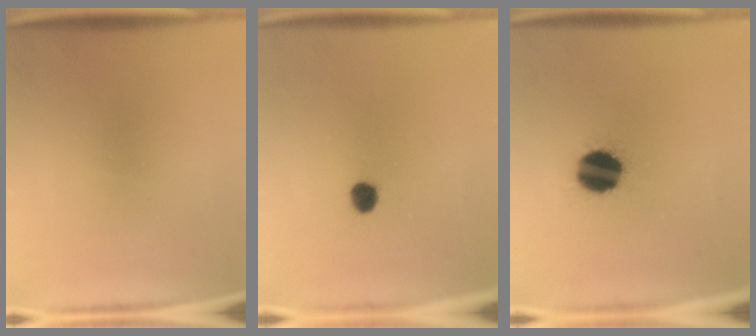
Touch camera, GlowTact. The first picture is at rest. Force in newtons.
{"total": 2.8}
{"total": 12.2}